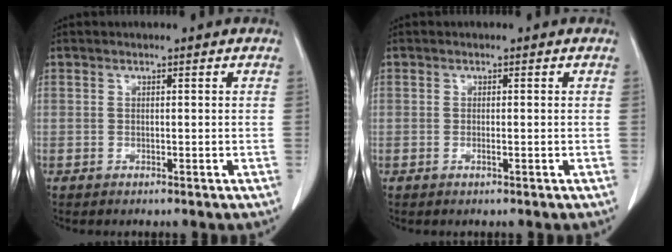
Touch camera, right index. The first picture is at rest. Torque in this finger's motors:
{"motor_torque": [-0.13, -0.05, 0.01, -0.01]}